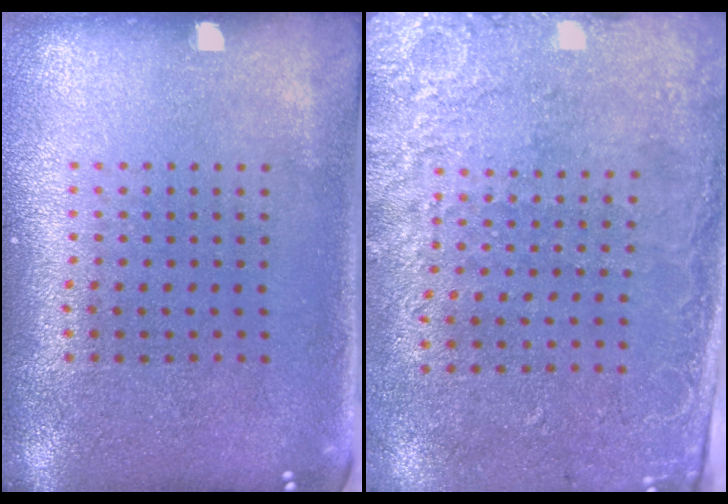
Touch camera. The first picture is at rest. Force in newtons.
{"total": 2.5, "press": 1.9, "slide": 1.6}